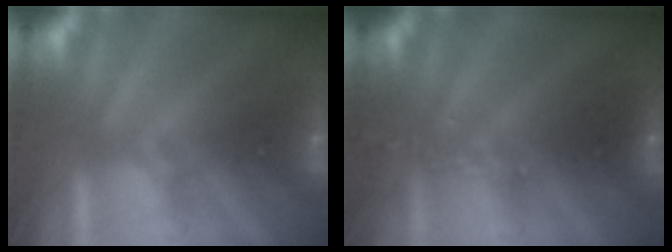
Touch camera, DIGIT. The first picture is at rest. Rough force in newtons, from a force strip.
{"total": 2.4}